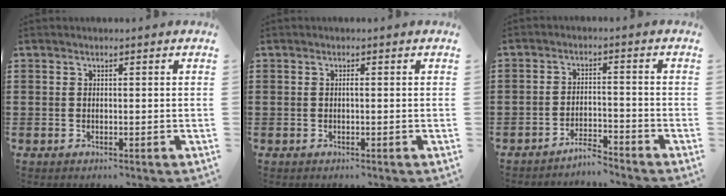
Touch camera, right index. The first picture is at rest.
{"total": 0.6, "force": [0.0, 0.1, 0.6], "torque": [-0.010, -0.003, -0.001]}
{"total": 3.6, "force": [-3.6, 0.3, 0.6], "torque": [-0.014, 0.004, -0.073]}